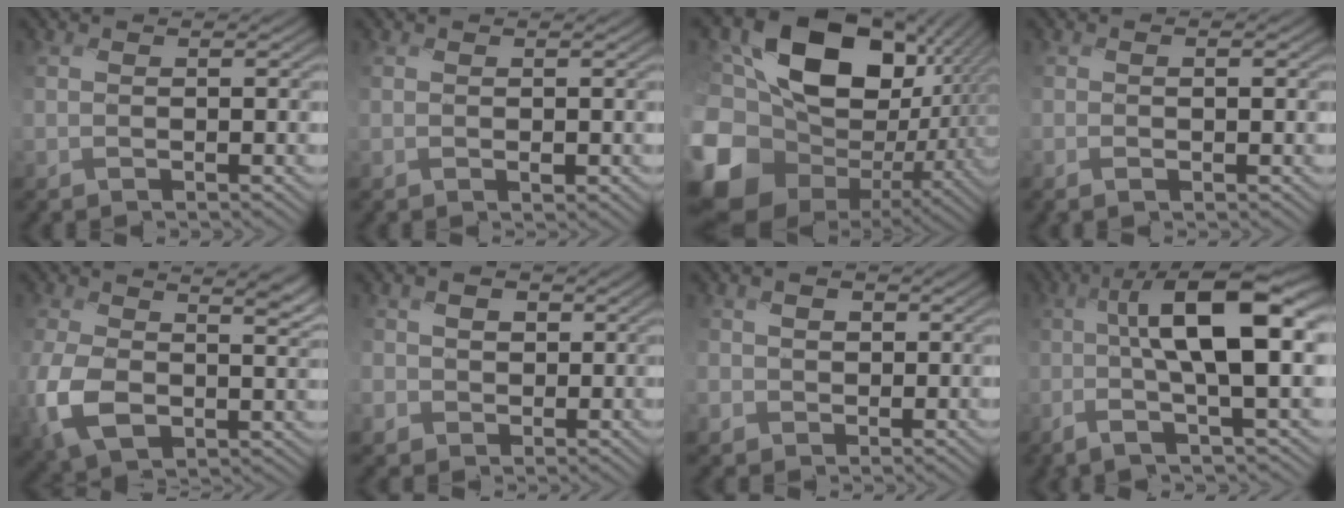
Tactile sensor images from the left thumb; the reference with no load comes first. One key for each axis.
{"total": 0.8, "fx": 0.0, "fy": 0.5, "fz": 0.7, "tx": -0.012, "ty": -0.005, "tz": 0.001}
{"total": 19.4, "fx": -3.8, "fy": 15.0, "fz": 11.8, "tx": -0.293, "ty": -0.036, "tz": -0.063}
{"total": 0.8, "fx": -0.2, "fy": 0.1, "fz": 0.8, "tx": -0.008, "ty": 0.000, "tz": -0.004}
{"total": 10.2, "fx": 0.0, "fy": 6.6, "fz": 7.8, "tx": -0.188, "ty": -0.025, "tz": 0.004}
{"total": 2.5, "fx": -0.4, "fy": 2.4, "fz": 0.7, "tx": -0.016, "ty": -0.004, "tz": -0.018}
{"total": 2.0, "fx": -0.4, "fy": 2.0, "fz": 0.2, "tx": -0.006, "ty": -0.005, "tz": -0.017}
{"total": 10.7, "fx": -0.1, "fy": 2.5, "fz": 10.4, "tx": -0.168, "ty": 0.009, "tz": -0.014}